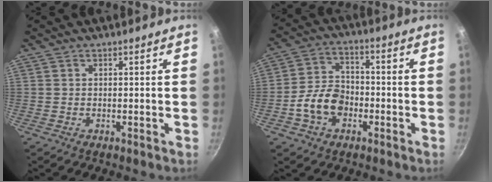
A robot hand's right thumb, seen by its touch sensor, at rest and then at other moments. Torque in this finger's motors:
{"motor_torque": [-0.07, 0.28, 0.67, -0.59, 0.33]}